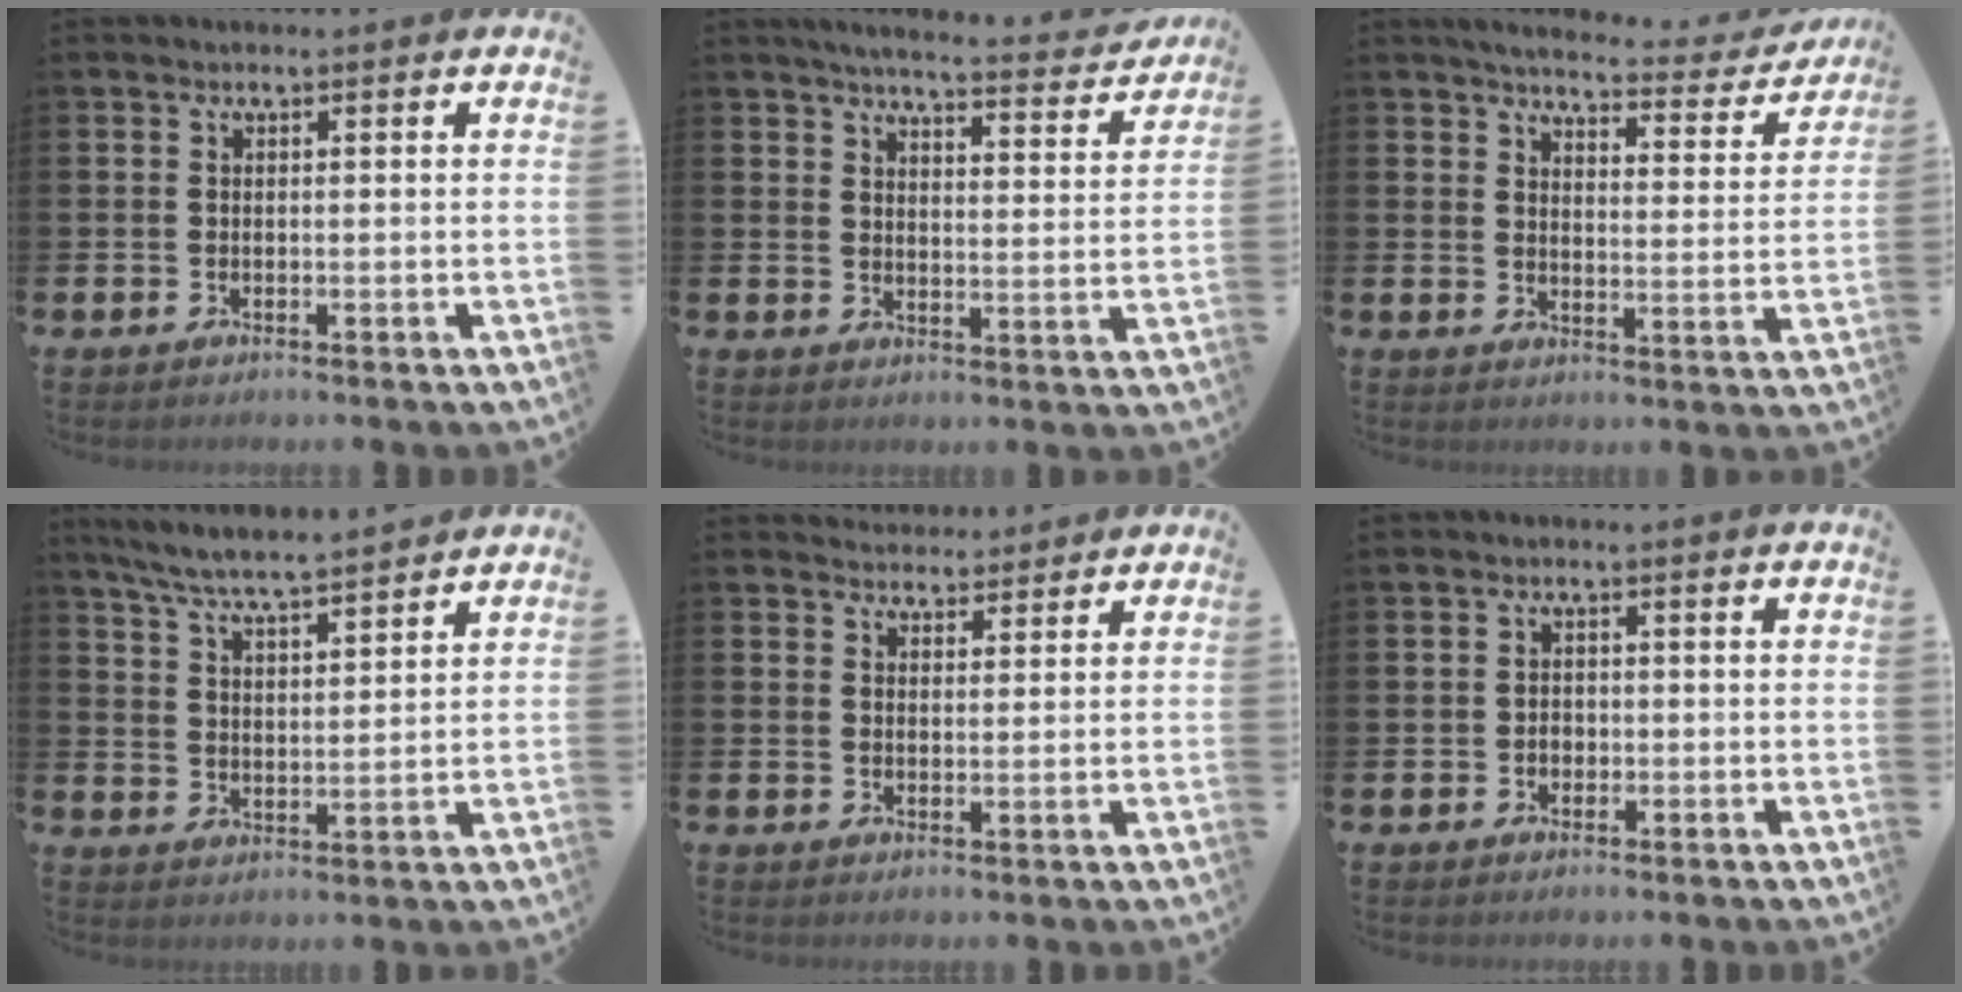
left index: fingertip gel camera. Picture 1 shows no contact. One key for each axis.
{"total": 5.2, "fx": 5.0, "fy": 0.4, "fz": 1.6, "tx": -0.038, "ty": -0.035, "tz": 0.082}
{"total": 4.2, "fx": 3.9, "fy": 0.9, "fz": 1.3, "tx": -0.033, "ty": -0.031, "tz": 0.058}
{"total": 6.7, "fx": 6.4, "fy": 0.0, "fz": 1.8, "tx": -0.063, "ty": -0.035, "tz": 0.115}
{"total": 3.4, "fx": 3.2, "fy": 1.0, "fz": -0.3, "tx": 0.003, "ty": -0.017, "tz": 0.059}
{"total": 1.3, "fx": -0.4, "fy": 1.1, "fz": 0.6, "tx": -0.001, "ty": 0.001, "tz": -0.011}